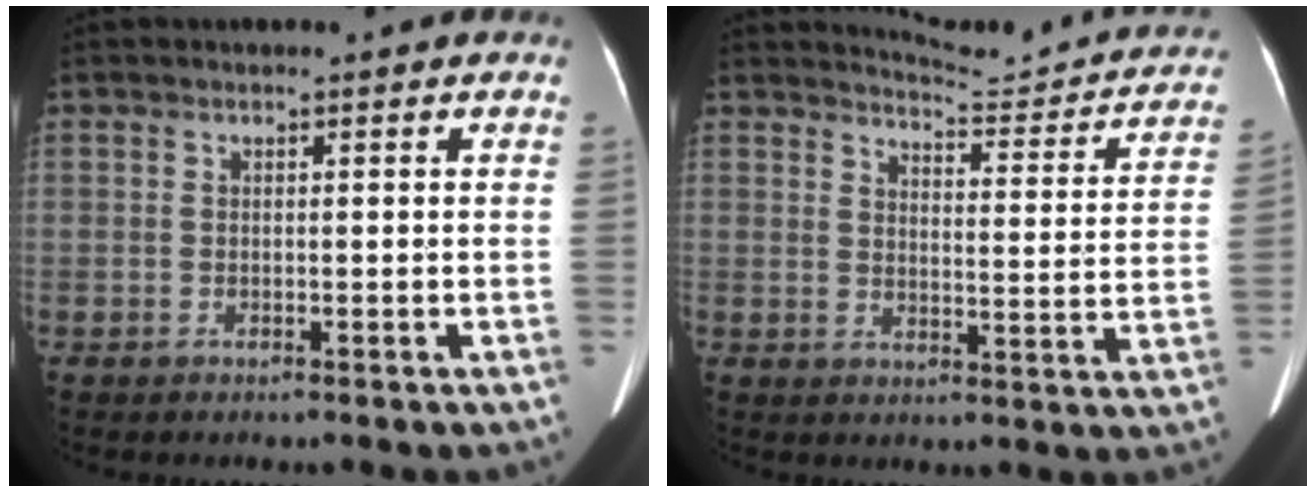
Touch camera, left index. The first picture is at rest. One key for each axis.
{"total": 13.4, "fx": 13.1, "fy": 0.9, "fz": 2.5, "tx": -0.023, "ty": -0.058, "tz": 0.143}